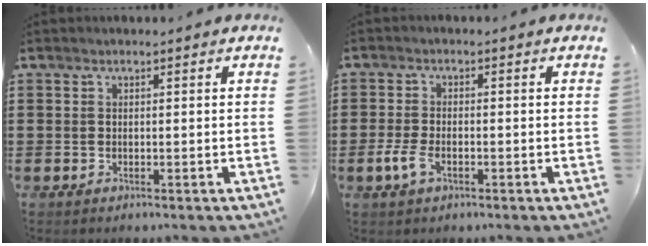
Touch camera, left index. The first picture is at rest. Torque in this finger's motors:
{"motor_torque": [0.55, 0.28, 0.16, 0.08]}